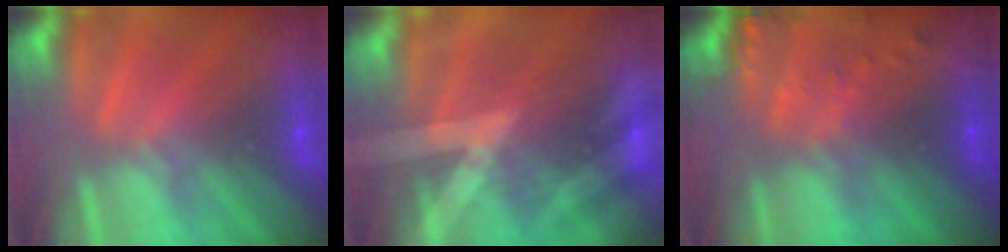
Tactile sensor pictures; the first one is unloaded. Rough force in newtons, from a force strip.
{"total": 3.3}
{"total": 8.4}